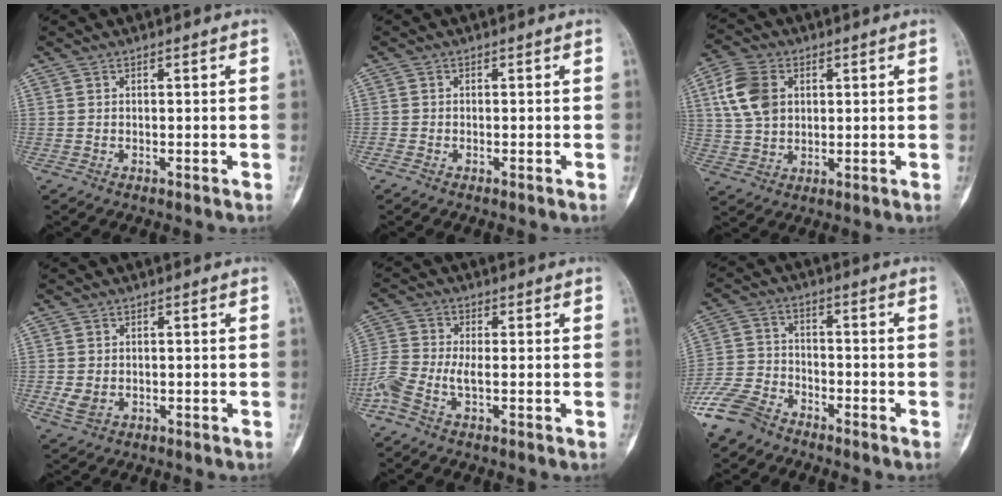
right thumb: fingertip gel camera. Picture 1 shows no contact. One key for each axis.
{"total": 0.7, "fx": -0.5, "fy": 0.3, "fz": 0.3, "tx": -0.015, "ty": -0.002, "tz": -0.015}
{"total": 9.7, "fx": 1.8, "fy": 8.1, "fz": 5.1, "tx": -0.076, "ty": 0.009, "tz": 0.026}
{"total": 3.1, "fx": -0.6, "fy": 2.4, "fz": 1.9, "tx": -0.041, "ty": 0.000, "tz": -0.003}
{"total": 6.7, "fx": -2.7, "fy": 2.4, "fz": 5.7, "tx": -0.152, "ty": 0.017, "tz": -0.057}
{"total": 10.2, "fx": -7.8, "fy": 5.2, "fz": 4.0, "tx": -0.092, "ty": 0.021, "tz": -0.159}